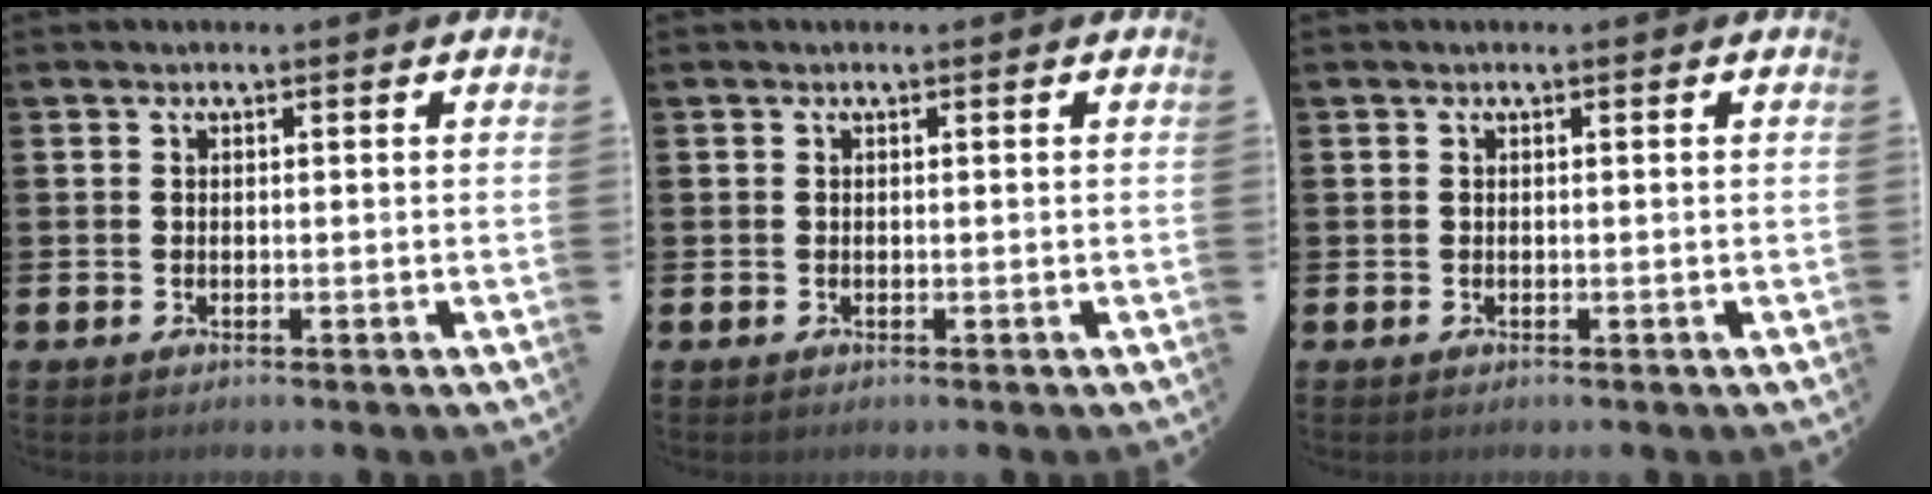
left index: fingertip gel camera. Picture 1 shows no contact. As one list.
[{"total": 0.0}, {"total": 0.0}]